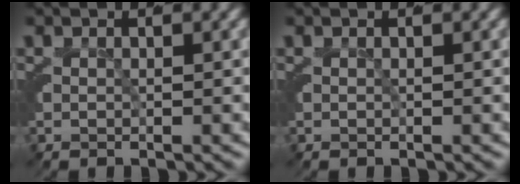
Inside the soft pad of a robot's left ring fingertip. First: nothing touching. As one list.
[{"total": 0.0}]